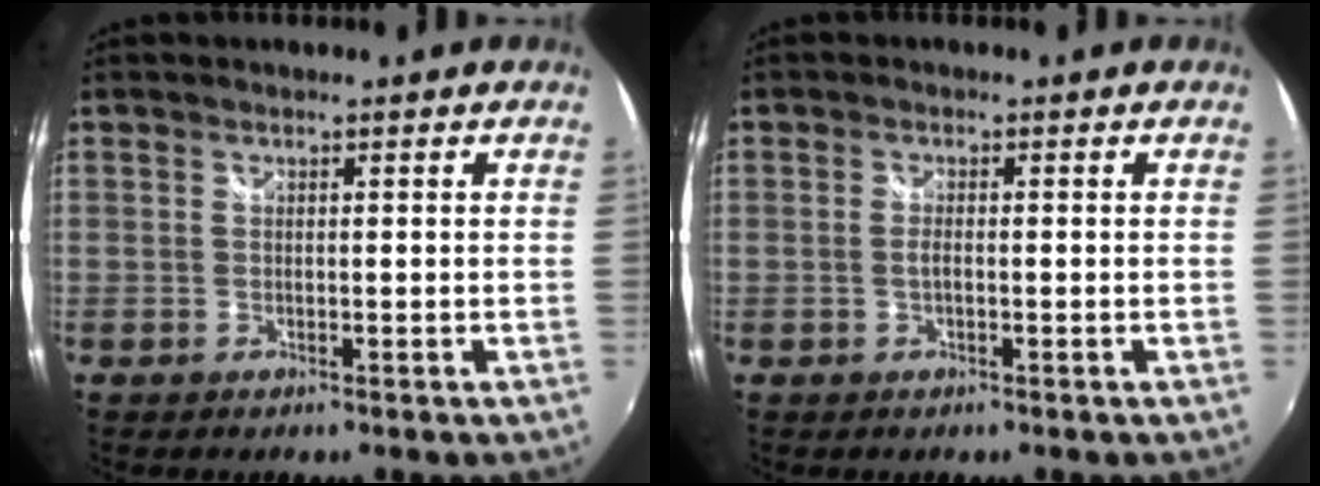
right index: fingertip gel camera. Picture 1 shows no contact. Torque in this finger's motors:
{"motor_torque": [0.12, 0.11, 0.11, 0.00]}